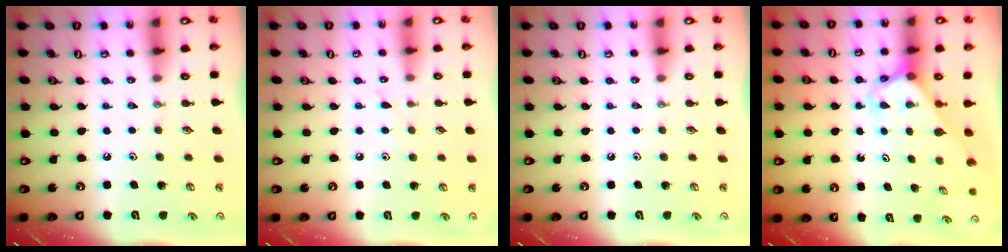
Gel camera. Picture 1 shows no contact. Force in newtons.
{"total": 3.6, "press": 3.6, "slide": 0.5}
{"total": 0.0}
{"total": 2.7, "press": 2.7, "slide": 0.2}